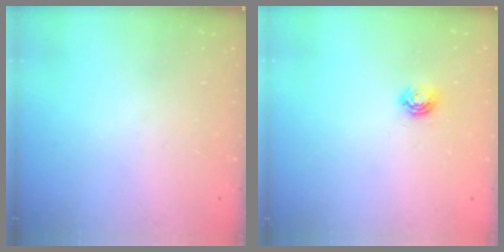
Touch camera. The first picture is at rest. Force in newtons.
{"total": 5.0, "press": 5.0, "slide": 0.6}